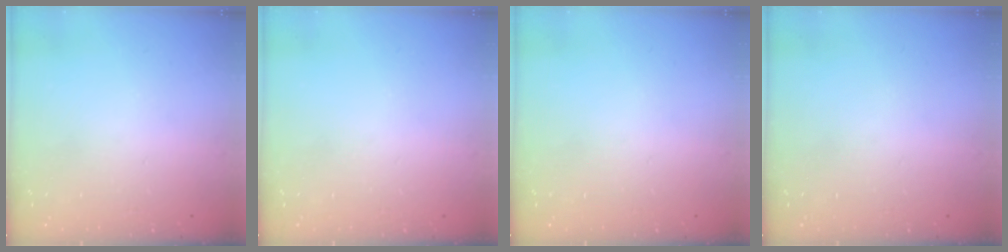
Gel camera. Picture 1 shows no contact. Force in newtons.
{"total": 0.0}
{"total": 0.0}
{"total": 0.0}